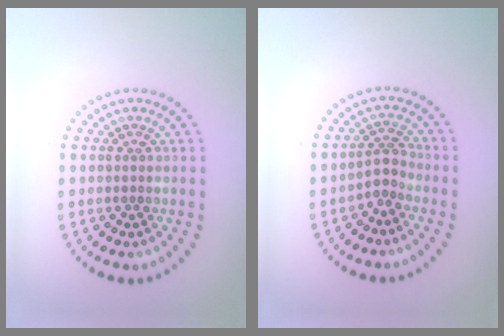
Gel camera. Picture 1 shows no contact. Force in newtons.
{"total": 1.9, "press": 1.4, "slide": 1.3}